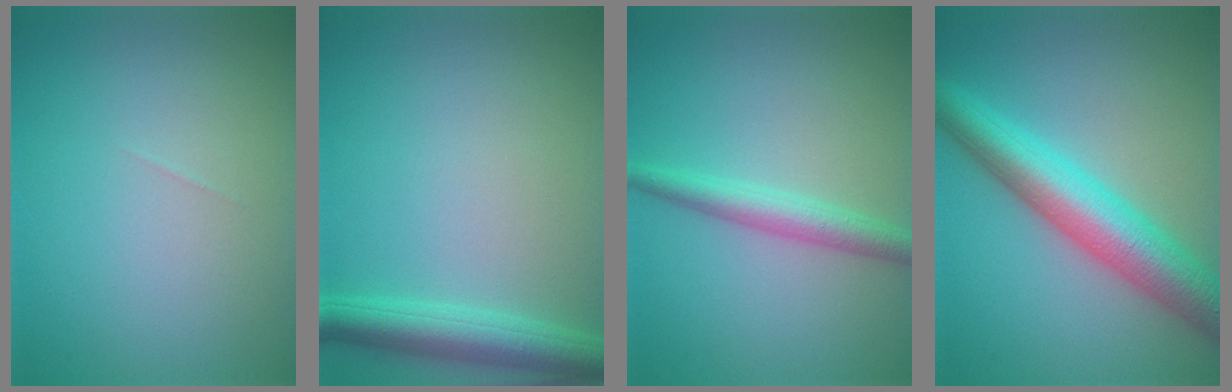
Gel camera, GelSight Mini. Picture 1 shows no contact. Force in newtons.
{"total": 4.3, "press": 4.3, "slide": 0.2}
{"total": 2.9, "press": 2.9, "slide": 0.1}
{"total": 7.8, "press": 7.8, "slide": 0.2}